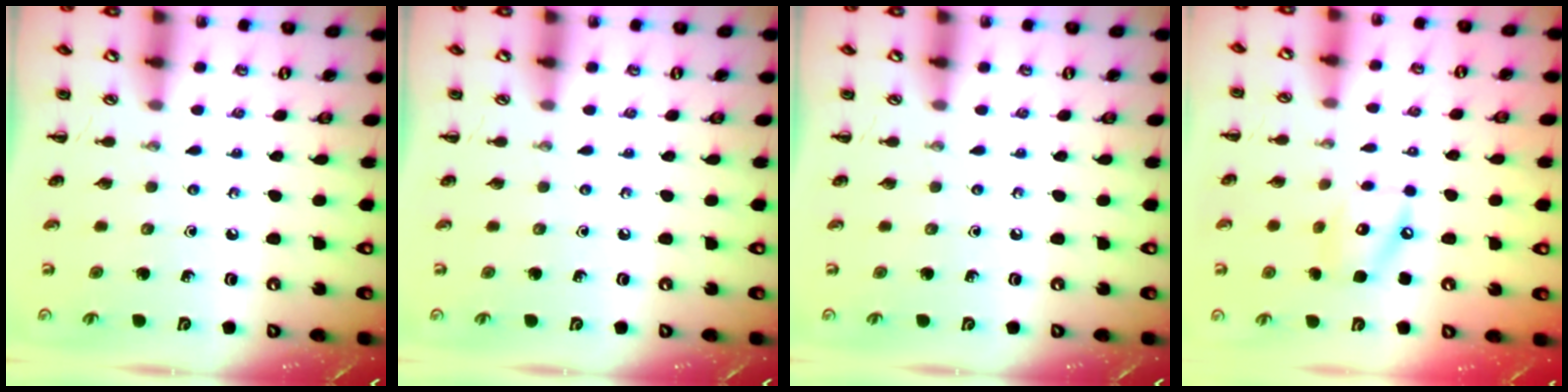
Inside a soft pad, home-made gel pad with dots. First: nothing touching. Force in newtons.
{"total": 0.0}
{"total": 0.0}
{"total": 8.6, "press": 8.5, "slide": 0.8}